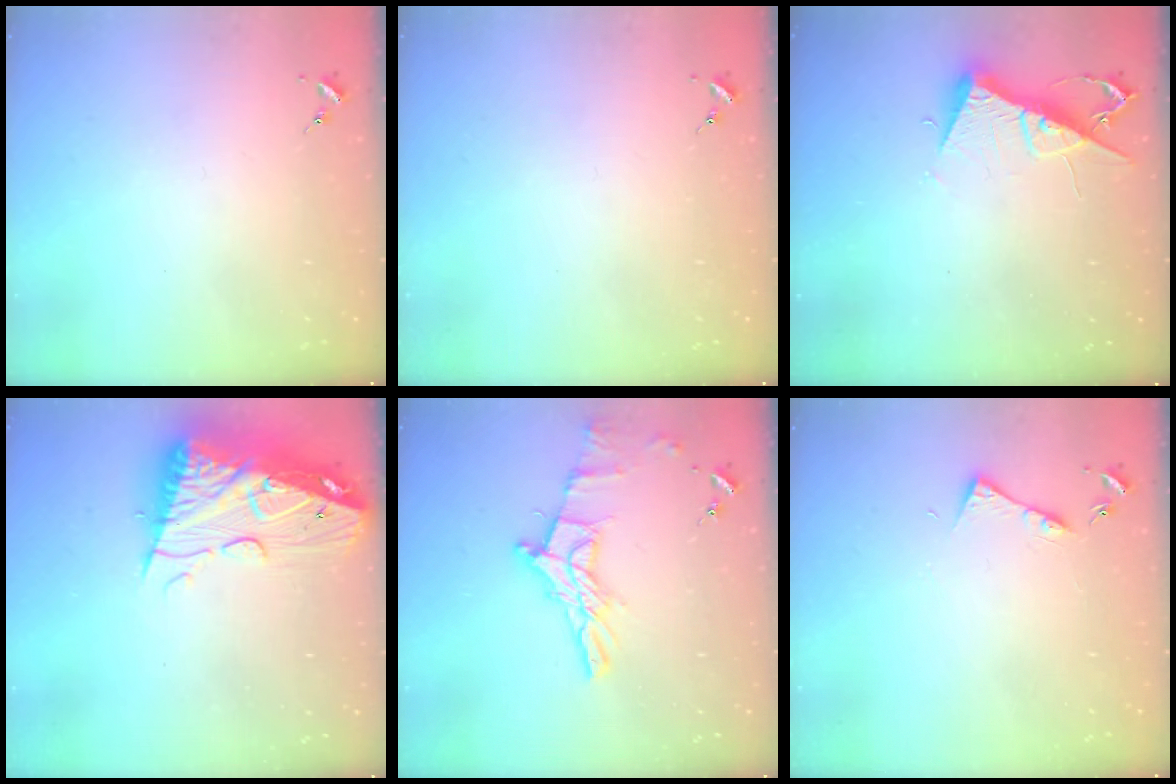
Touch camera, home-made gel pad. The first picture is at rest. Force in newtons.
{"total": 0.0}
{"total": 9.6, "press": 9.6, "slide": 0.5}
{"total": 18.4, "press": 18.3, "slide": 1.5}
{"total": 12.9, "press": 12.8, "slide": 1.3}
{"total": 6.1, "press": 6.0, "slide": 0.8}